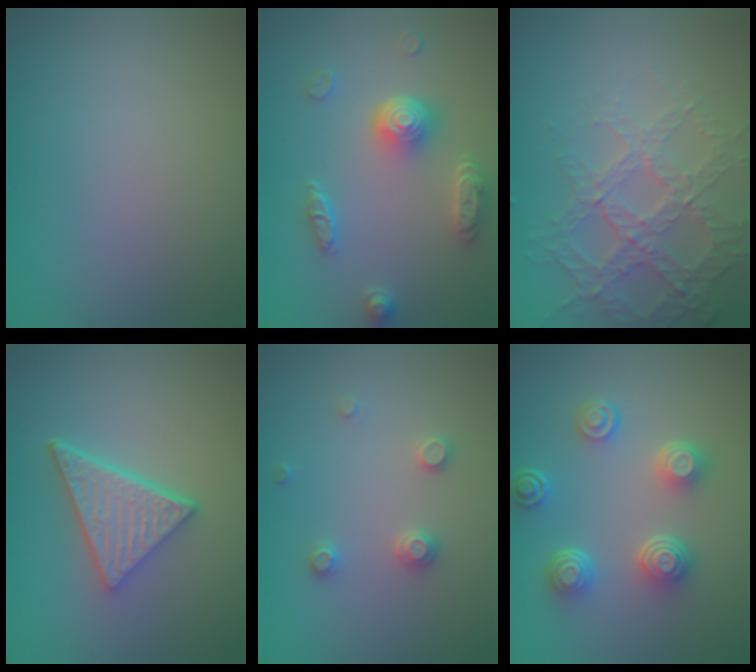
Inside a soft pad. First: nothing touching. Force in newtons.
{"total": 4.6, "press": 3.6, "slide": 2.9}
{"total": 3.7, "press": 3.4, "slide": 1.4}
{"total": 5.3, "press": 3.7, "slide": 3.8}
{"total": 1.8, "press": 1.7, "slide": 0.3}
{"total": 4.7, "press": 3.5, "slide": 3.1}